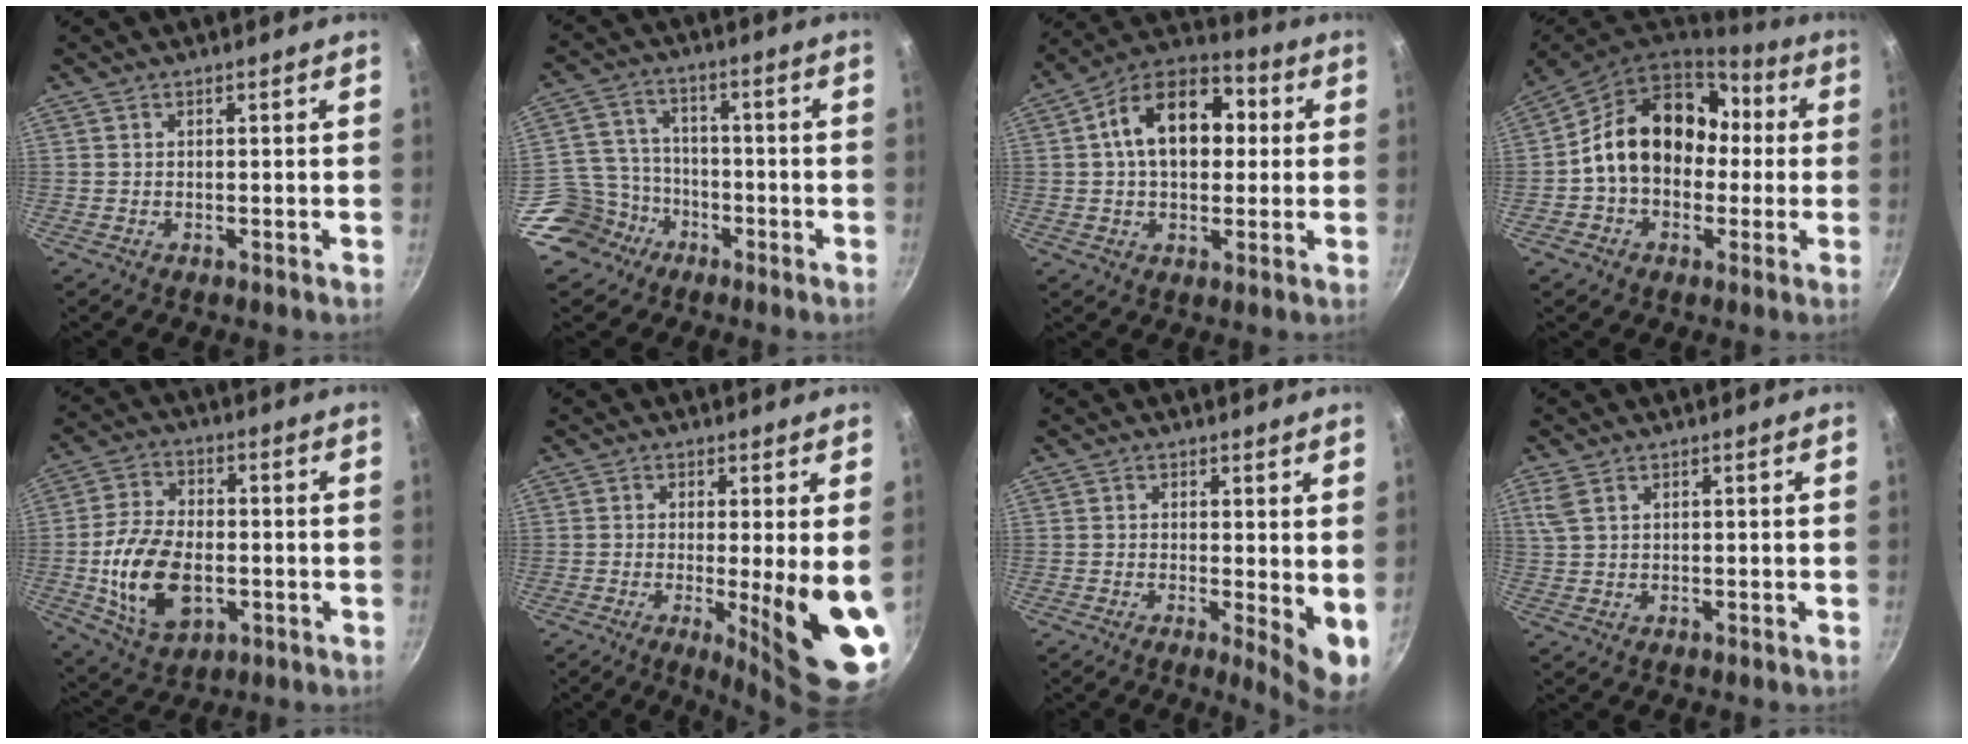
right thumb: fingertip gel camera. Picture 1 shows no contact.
{"total": 10.4, "force": [-5.9, 8.4, 2.0], "torque": [-0.010, 0.055, -0.109]}
{"total": 16.6, "force": [2.6, 11.0, 12.2], "torque": [-0.156, 0.027, 0.021]}
{"total": 18.0, "force": [0.8, 13.9, 11.3], "torque": [-0.142, 0.051, 0.004]}
{"total": 14.9, "force": [-2.6, 9.2, 11.4], "torque": [-0.203, 0.014, -0.040]}
{"total": 12.7, "force": [-1.3, 2.1, 12.4], "torque": [-0.160, -0.027, -0.013]}
{"total": 6.4, "force": [0.0, 1.9, 6.1], "torque": [-0.080, -0.018, -0.001]}
{"total": 2.8, "force": [1.3, 1.5, 1.9], "torque": [-0.044, 0.004, 0.031]}